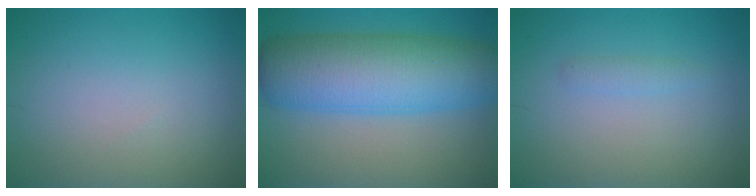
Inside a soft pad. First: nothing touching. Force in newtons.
{"total": 10.8, "press": 10.8, "slide": 0.2}
{"total": 0.9, "press": 0.9, "slide": 0.0}